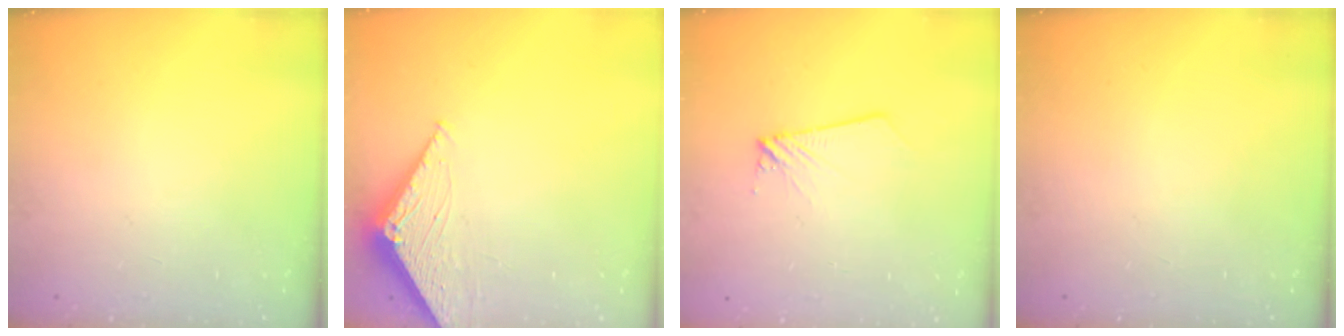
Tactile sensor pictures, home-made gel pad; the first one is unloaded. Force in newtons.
{"total": 4.0, "press": 4.0, "slide": 0.1}
{"total": 1.7, "press": 1.7, "slide": 0.1}
{"total": 0.0}